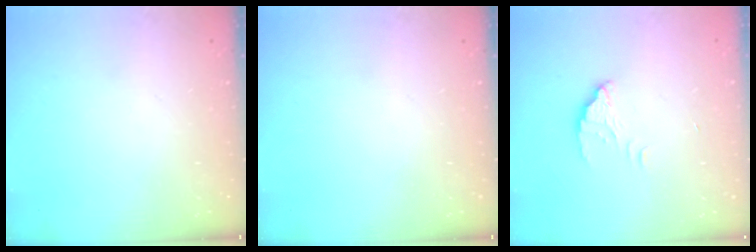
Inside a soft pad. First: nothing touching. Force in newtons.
{"total": 0.0}
{"total": 2.1, "press": 2.1, "slide": 0.1}